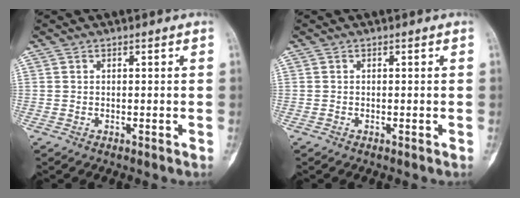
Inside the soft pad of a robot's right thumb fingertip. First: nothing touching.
{"total": 0.0}